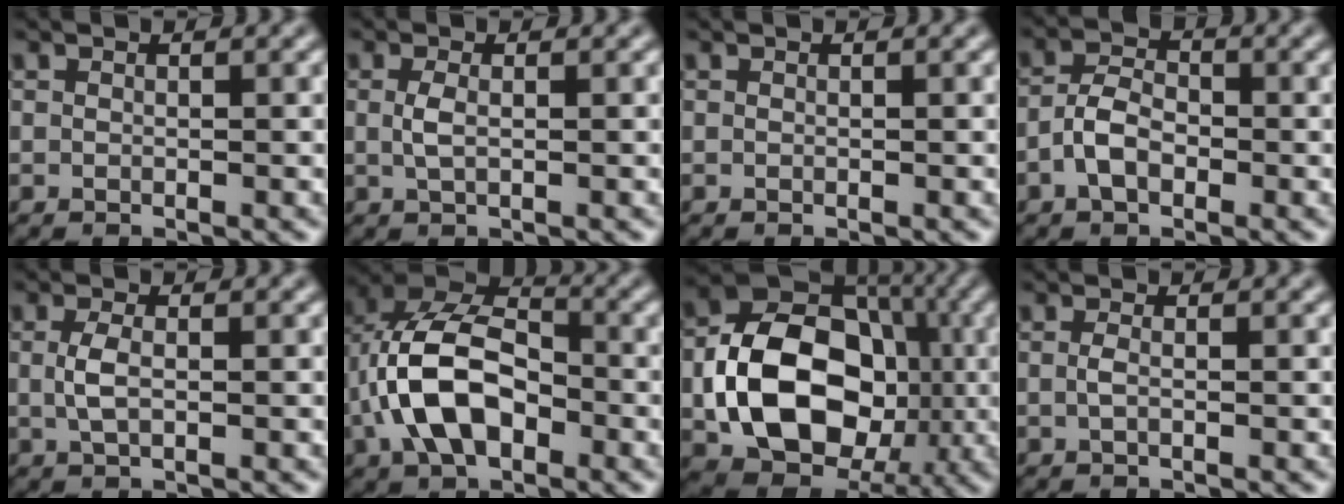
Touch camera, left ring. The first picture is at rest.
{"total": 1.4, "force": [0.1, 0.5, 1.3], "torque": [-0.031, 0.001, 0.002]}
{"total": 0.0}
{"total": 3.0, "force": [-1.3, 1.7, 2.1], "torque": [-0.038, 0.009, -0.030]}
{"total": 1.9, "force": [0.1, 0.8, 1.7], "torque": [-0.041, 0.001, 0.000]}
{"total": 9.2, "force": [-2.2, 5.4, 7.1], "torque": [-0.147, 0.018, -0.050]}
{"total": 13.1, "force": [-1.9, 9.6, 8.7], "torque": [-0.147, 0.006, -0.038]}
{"total": 0.9, "force": [-0.1, 0.2, 0.8], "torque": [-0.019, -0.002, -0.003]}